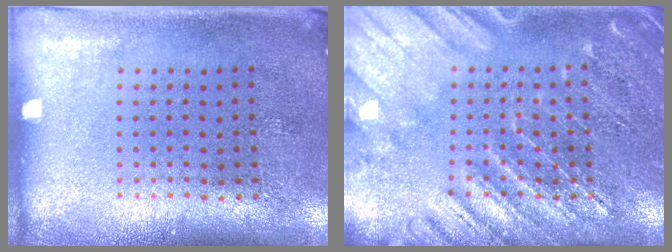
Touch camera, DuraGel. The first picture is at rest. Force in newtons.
{"total": 4.4, "press": 4.3, "slide": 0.6}